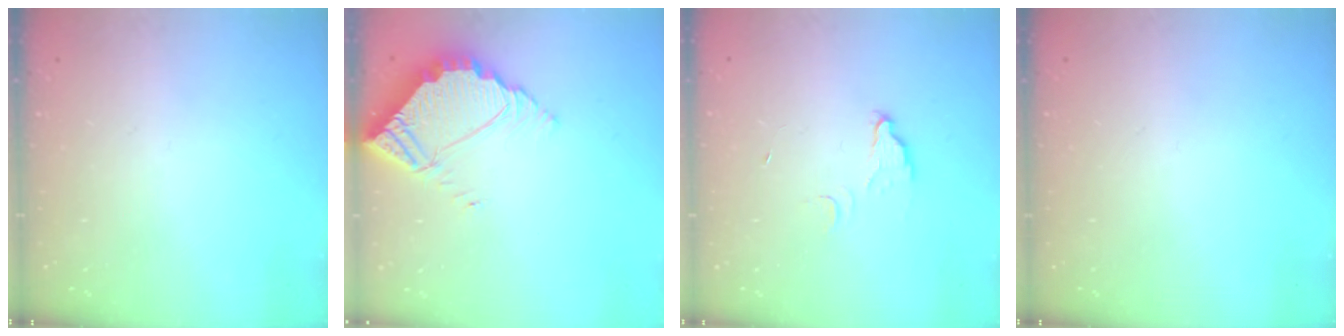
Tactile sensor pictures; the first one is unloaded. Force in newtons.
{"total": 6.0, "press": 6.0, "slide": 0.3}
{"total": 3.7, "press": 3.7, "slide": 0.3}
{"total": 0.0}